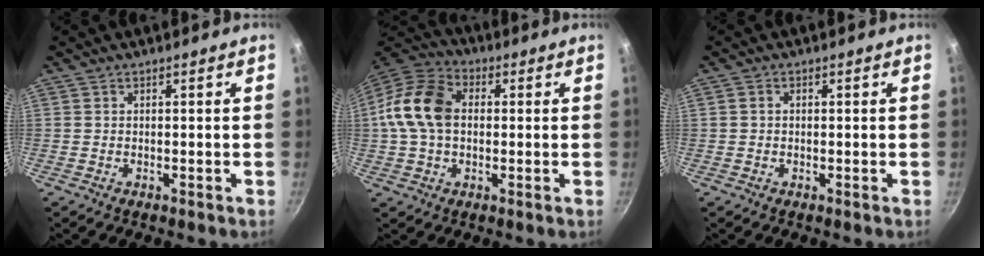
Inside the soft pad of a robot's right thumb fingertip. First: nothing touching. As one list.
[{"total": 14.0, "force": [0.9, 9.9, 9.8], "torque": [-0.168, 0.028, 0.001]}, {"total": 0.9, "force": [0.0, 0.8, 0.5], "torque": [-0.009, 0.006, 0.000]}]